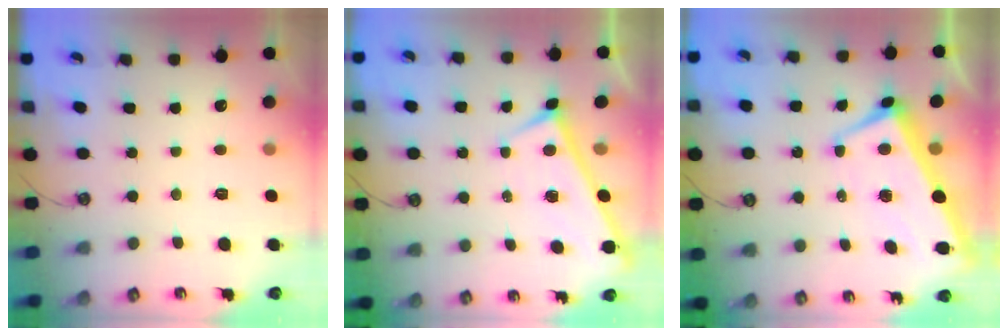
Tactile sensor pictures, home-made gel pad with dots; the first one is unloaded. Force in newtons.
{"total": 0.0}
{"total": 1.6, "press": 0.8, "slide": 1.4}